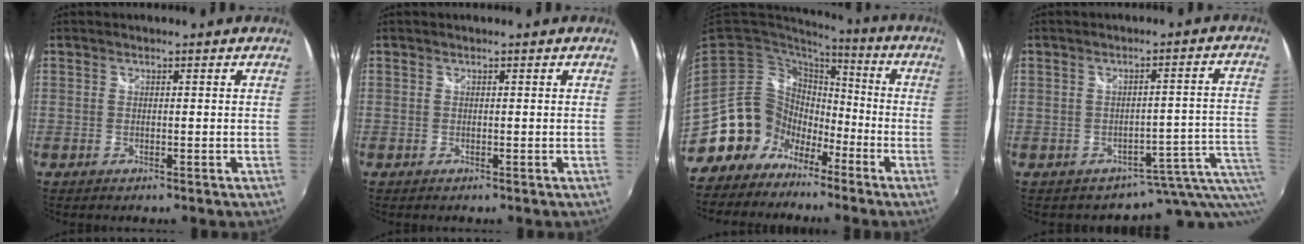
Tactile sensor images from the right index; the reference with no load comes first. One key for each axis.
{"total": 0.0}
{"total": 15.9, "fx": -9.0, "fy": 12.2, "fz": 4.9, "tx": -0.112, "ty": 0.030, "tz": -0.155}
{"total": 5.4, "fx": -3.0, "fy": 2.1, "fz": 4.0, "tx": -0.048, "ty": -0.003, "tz": -0.047}